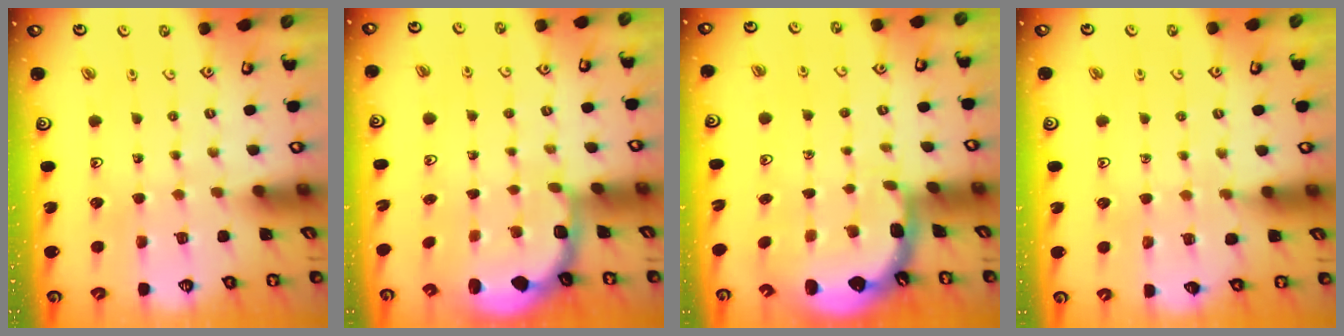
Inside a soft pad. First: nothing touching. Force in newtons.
{"total": 2.3, "press": 2.0, "slide": 1.0}
{"total": 2.5, "press": 1.6, "slide": 1.9}
{"total": 5.9, "press": 5.8, "slide": 1.1}